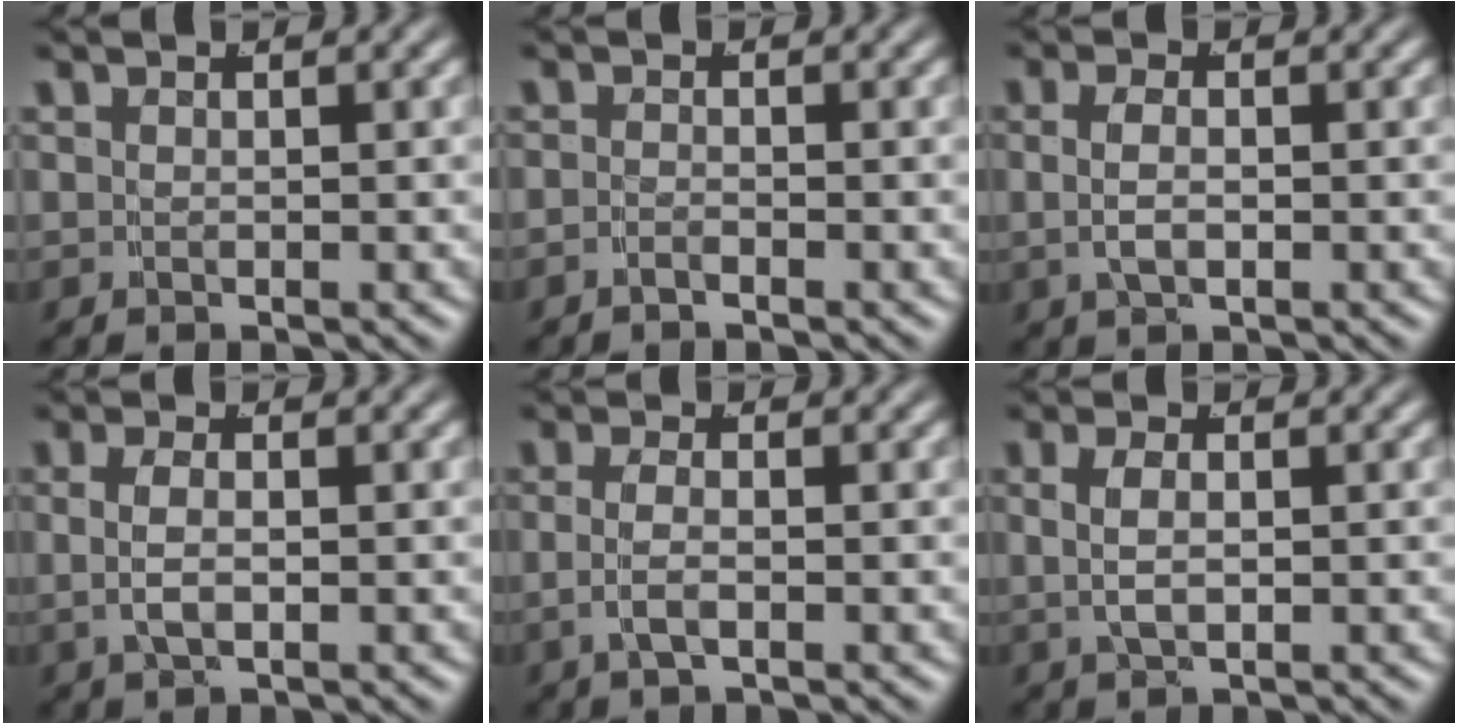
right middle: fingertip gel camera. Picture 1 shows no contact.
{"total": 1.1, "force": [-1.1, 0.2, 0.3], "torque": [-0.010, -0.003, -0.026]}
{"total": 2.3, "force": [0.0, 1.1, 2.0], "torque": [-0.038, 0.000, -0.001]}
{"total": 2.5, "force": [0.1, 1.2, 2.2], "torque": [-0.045, -0.001, 0.002]}
{"total": 2.3, "force": [-0.3, 0.9, 2.1], "torque": [-0.043, -0.004, -0.009]}
{"total": 2.8, "force": [0.5, 1.5, 2.3], "torque": [-0.046, 0.004, 0.007]}